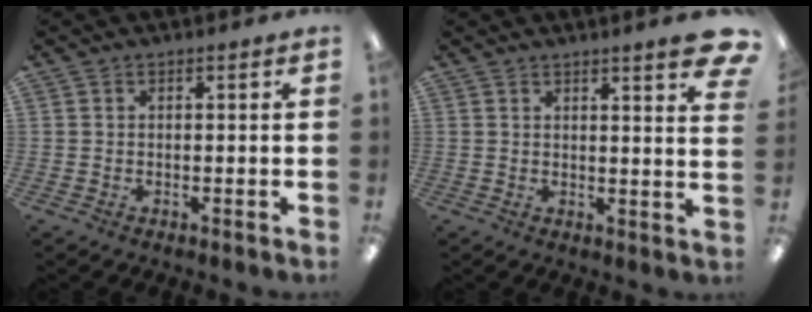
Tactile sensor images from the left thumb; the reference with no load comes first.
{"total": 5.3, "force": [4.1, 0.2, 3.3], "torque": [-0.043, -0.026, 0.064]}